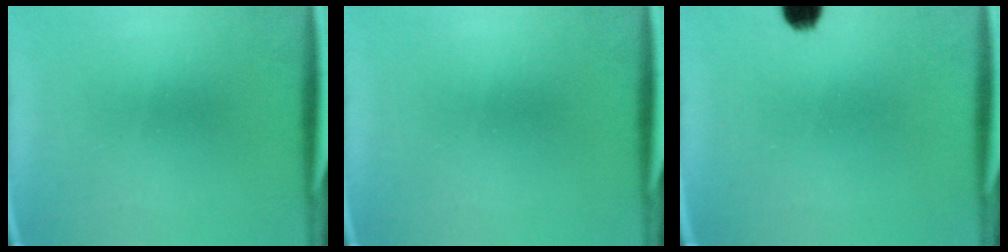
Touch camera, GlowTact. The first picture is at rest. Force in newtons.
{"total": 0.0}
{"total": 5.0}